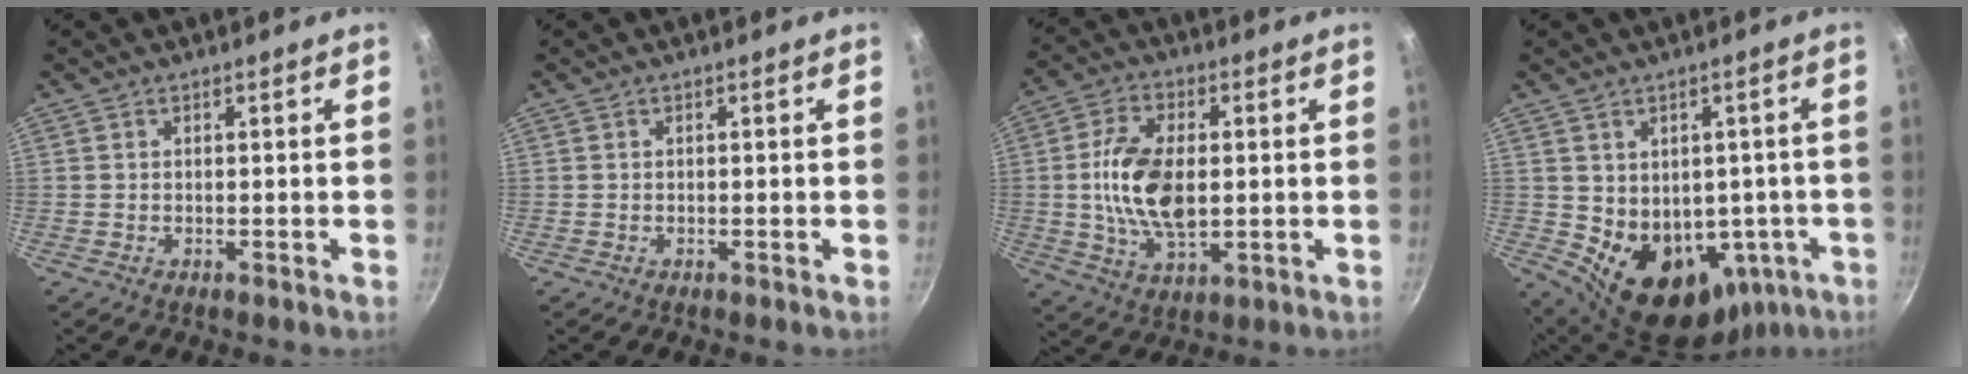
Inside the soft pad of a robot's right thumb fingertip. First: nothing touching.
{"total": 0.0}
{"total": 13.4, "force": [0.2, 7.5, 11.1], "torque": [-0.200, 0.007, 0.004]}
{"total": 16.5, "force": [-2.6, 12.7, 10.2], "torque": [-0.109, 0.003, 0.001]}